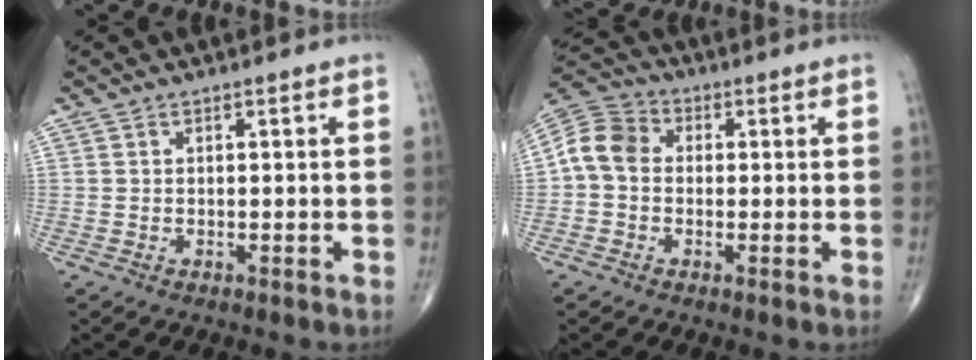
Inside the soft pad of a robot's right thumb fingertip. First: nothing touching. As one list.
[{"total": 8.1, "force": [-0.1, 6.5, 4.8], "torque": [-0.083, 0.027, -0.015]}]